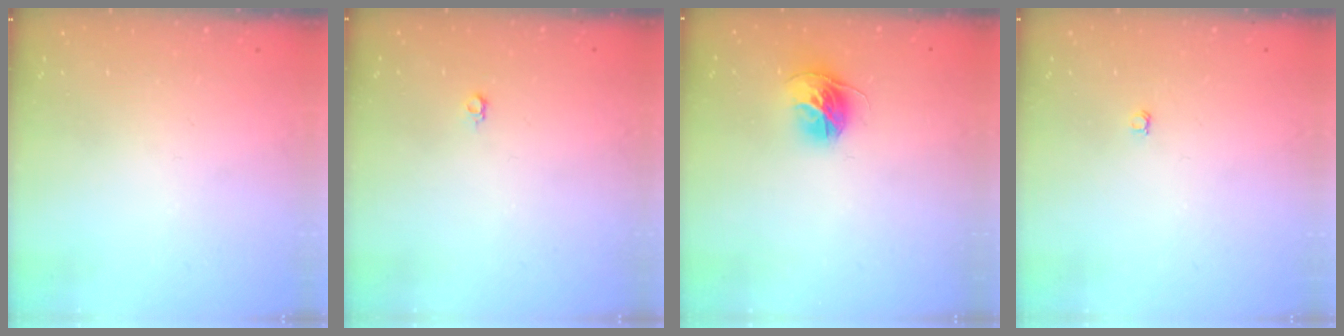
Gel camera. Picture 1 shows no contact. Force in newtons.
{"total": 3.6, "press": 3.5, "slide": 0.8}
{"total": 11.2, "press": 11.2, "slide": 1.1}
{"total": 3.0, "press": 3.0, "slide": 0.3}